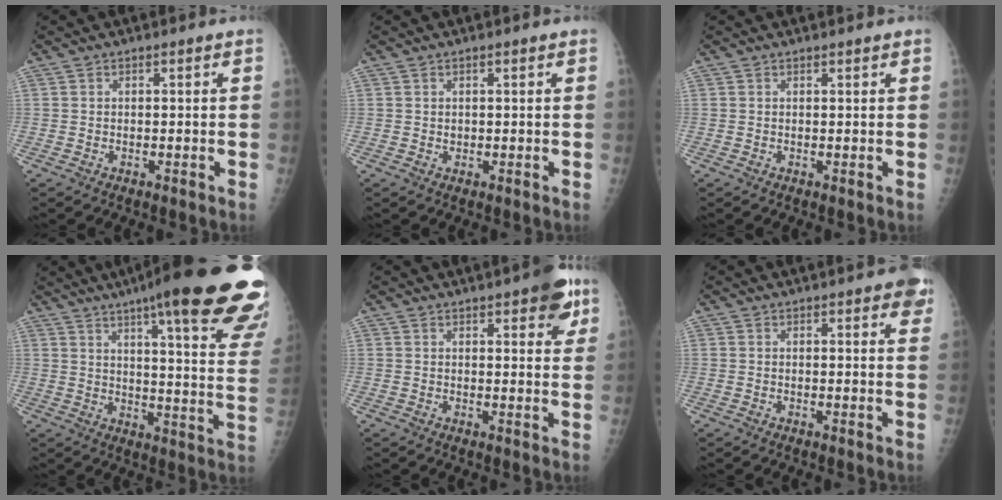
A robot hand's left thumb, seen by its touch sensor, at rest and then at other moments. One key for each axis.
{"total": 0.7, "fx": 0.4, "fy": 0.3, "fz": 0.5, "tx": -0.002, "ty": -0.002, "tz": 0.008}
{"total": 0.7, "fx": 0.6, "fy": -0.1, "fz": 0.4, "tx": -0.009, "ty": -0.001, "tz": 0.012}
{"total": 30.1, "fx": 20.4, "fy": 4.2, "fz": 21.8, "tx": -0.226, "ty": -0.081, "tz": 0.262}
{"total": 7.7, "fx": 4.3, "fy": 2.5, "fz": 5.9, "tx": -0.052, "ty": -0.015, "tz": 0.050}
{"total": 5.2, "fx": 3.0, "fy": 1.4, "fz": 4.0, "tx": -0.027, "ty": -0.002, "tz": 0.031}